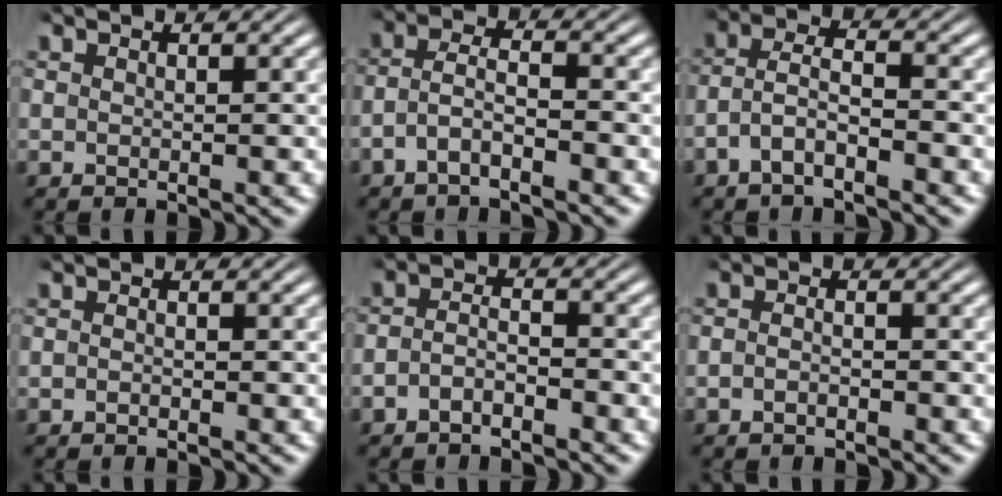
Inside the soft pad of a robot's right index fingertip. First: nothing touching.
{"total": 3.5, "force": [-1.9, 1.8, 2.3], "torque": [-0.048, -0.011, -0.035]}
{"total": 4.0, "force": [-1.8, 2.4, 2.5], "torque": [-0.054, -0.011, -0.035]}
{"total": 0.6, "force": [-0.5, -0.1, 0.2], "torque": [-0.005, -0.004, -0.009]}
{"total": 2.8, "force": [-2.2, 1.3, 1.3], "torque": [-0.024, -0.010, -0.037]}
{"total": 1.2, "force": [-1.1, 0.3, 0.5], "torque": [-0.008, -0.001, -0.022]}